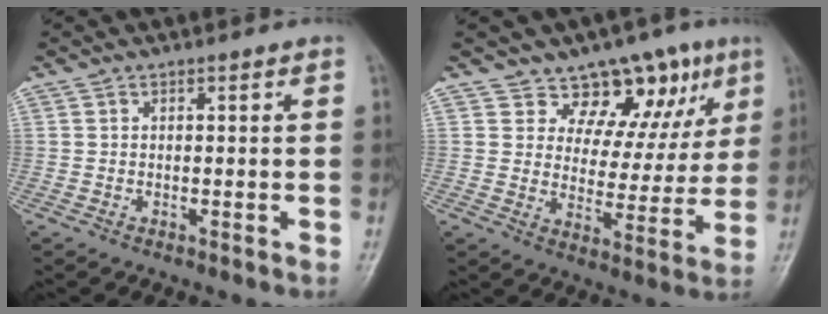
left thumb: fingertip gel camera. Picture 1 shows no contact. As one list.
[{"total": 13.1, "force": [8.2, 8.4, 5.8], "torque": [-0.014, -0.034, 0.115]}]